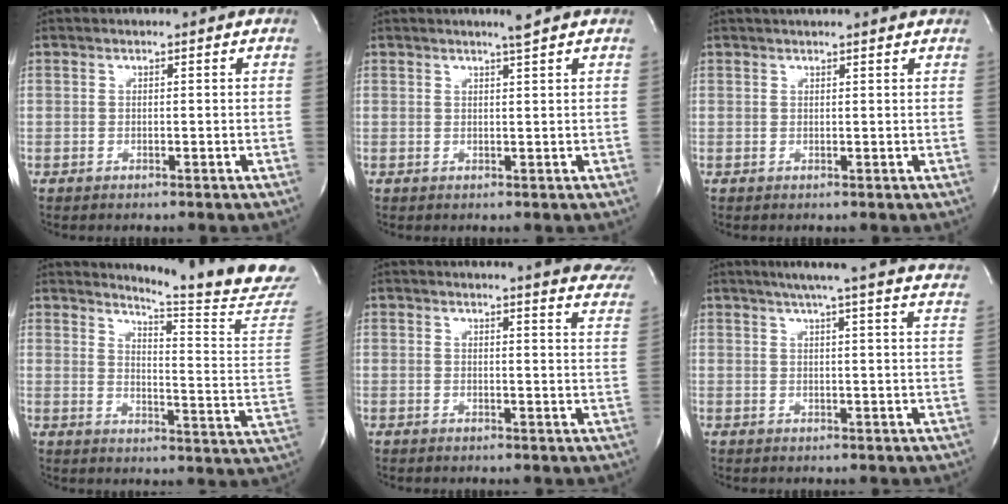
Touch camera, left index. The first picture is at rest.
{"total": 1.6, "force": [1.3, -0.7, 0.7], "torque": [-0.022, -0.011, 0.025]}
{"total": 6.0, "force": [5.5, 0.4, 2.5], "torque": [-0.037, 0.029, 0.065]}
{"total": 18.1, "force": [17.1, -2.2, 5.5], "torque": [-0.093, -0.143, 0.197]}
{"total": 18.9, "force": [17.5, 2.2, 7.0], "torque": [-0.087, -0.064, 0.180]}
{"total": 23.2, "force": [20.6, 0.2, 10.7], "torque": [-0.163, -0.020, 0.245]}